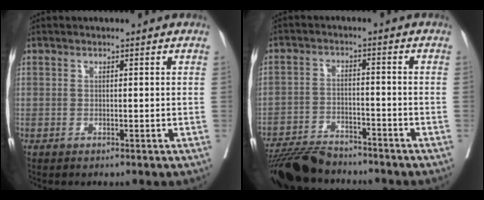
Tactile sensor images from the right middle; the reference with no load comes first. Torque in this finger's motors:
{"motor_torque": [0.13, -0.27, 0.06, 0.02]}